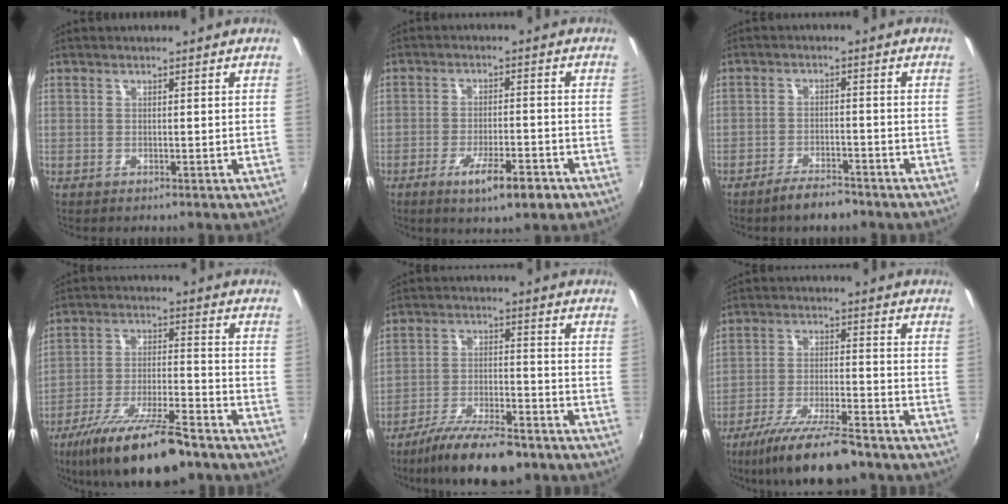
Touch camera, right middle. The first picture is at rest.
{"total": 8.2, "force": [-4.7, 1.7, 6.5], "torque": [-0.126, -0.014, -0.070]}
{"total": 5.1, "force": [-4.2, 1.4, 2.4], "torque": [-0.061, 0.002, -0.069]}
{"total": 17.5, "force": [-13.0, 4.0, 11.1], "torque": [-0.217, -0.032, -0.215]}
{"total": 13.8, "force": [-10.9, 3.5, 7.8], "torque": [-0.163, -0.022, -0.181]}
{"total": 13.7, "force": [-10.9, 2.3, 7.9], "torque": [-0.167, -0.022, -0.185]}